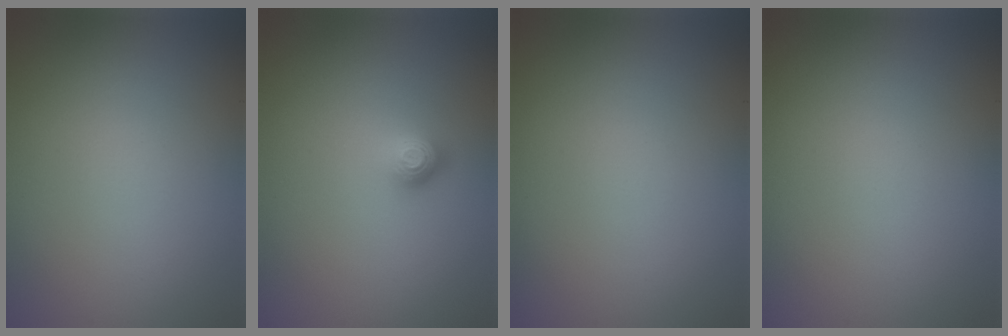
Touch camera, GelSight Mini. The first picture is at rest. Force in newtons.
{"total": 1.6, "press": 1.2, "slide": 1.1}
{"total": 0.0}
{"total": 0.0}